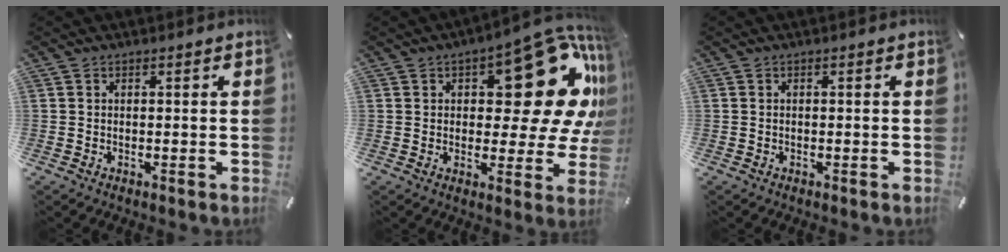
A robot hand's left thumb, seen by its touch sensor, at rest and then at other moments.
{"total": 23.5, "force": [8.2, 11.8, 18.6], "torque": [-0.217, -0.060, 0.138]}
{"total": 0.0}